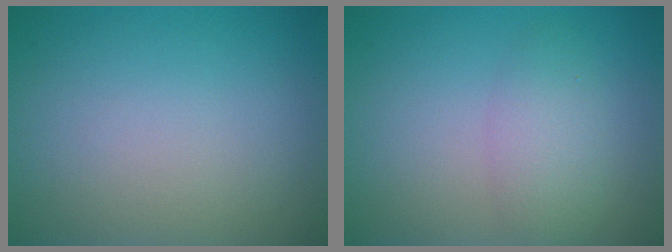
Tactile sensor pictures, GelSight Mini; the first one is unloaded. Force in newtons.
{"total": 2.8, "press": 2.8, "slide": 0.2}